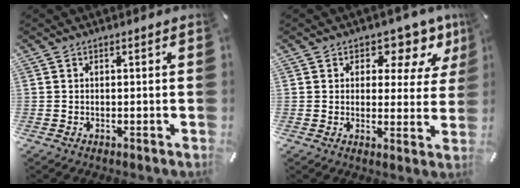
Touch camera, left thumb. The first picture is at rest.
{"total": 8.2, "force": [5.0, 4.9, 4.1], "torque": [-0.043, -0.041, 0.080]}